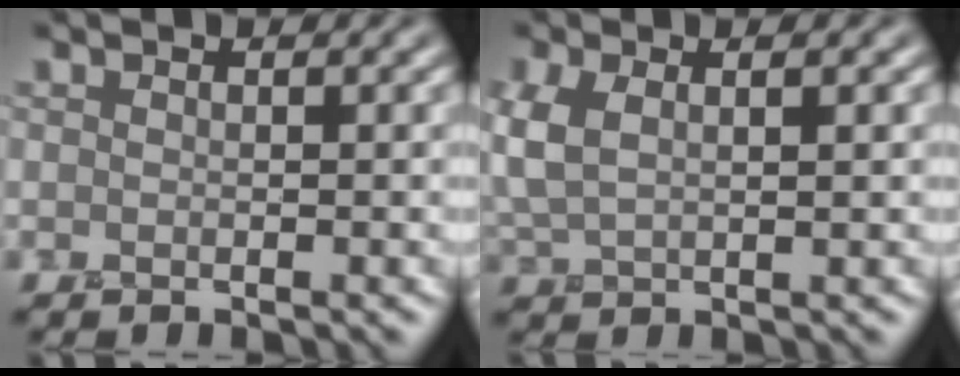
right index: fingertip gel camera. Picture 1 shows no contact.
{"total": 2.6, "force": [1.1, 1.2, 2.0], "torque": [-0.050, 0.011, 0.023]}